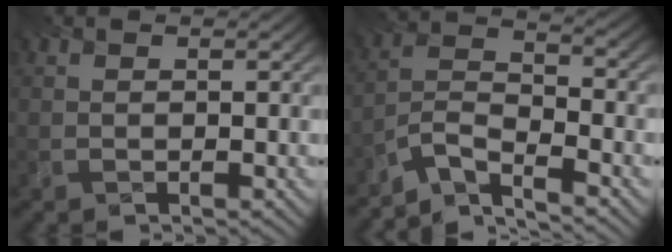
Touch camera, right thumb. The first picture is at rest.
{"total": 6.1, "force": [-5.9, 0.2, 1.4], "torque": [-0.023, -0.002, -0.131]}